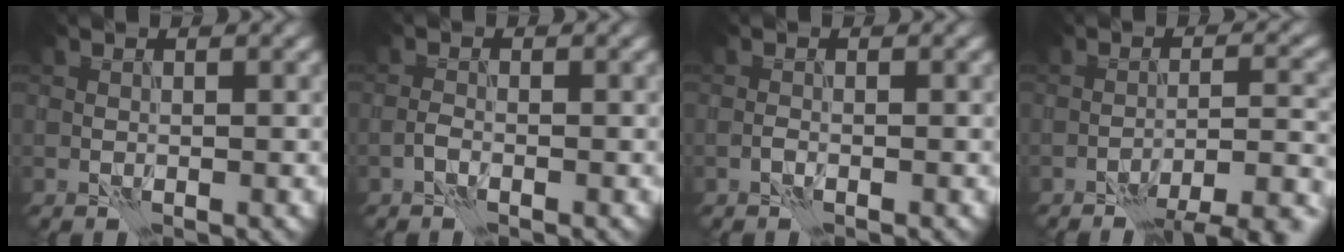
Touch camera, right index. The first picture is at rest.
{"total": 0.9, "force": [-0.8, 0.1, 0.5], "torque": [-0.011, 0.005, -0.019]}
{"total": 0.6, "force": [-0.5, 0.0, 0.3], "torque": [-0.005, 0.004, -0.012]}
{"total": 7.6, "force": [-6.1, 1.8, 4.2], "torque": [-0.052, 0.006, -0.076]}